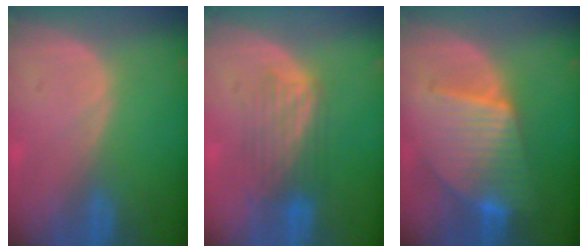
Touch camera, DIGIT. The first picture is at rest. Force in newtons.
{"total": 5.4, "press": 5.4, "slide": 0.4}
{"total": 9.1, "press": 9.1, "slide": 0.4}